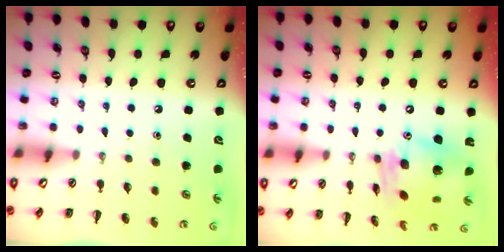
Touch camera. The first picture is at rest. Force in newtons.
{"total": 13.3, "press": 13.2, "slide": 2.1}